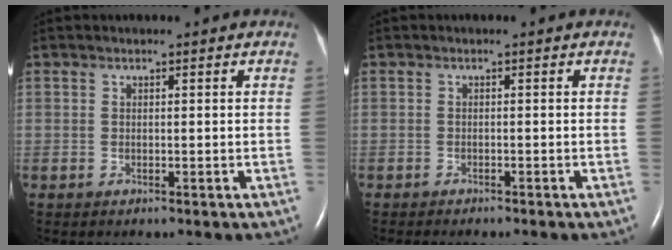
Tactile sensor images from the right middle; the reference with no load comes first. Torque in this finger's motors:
{"motor_torque": [0.08, -0.08, 0.10, 0.06]}